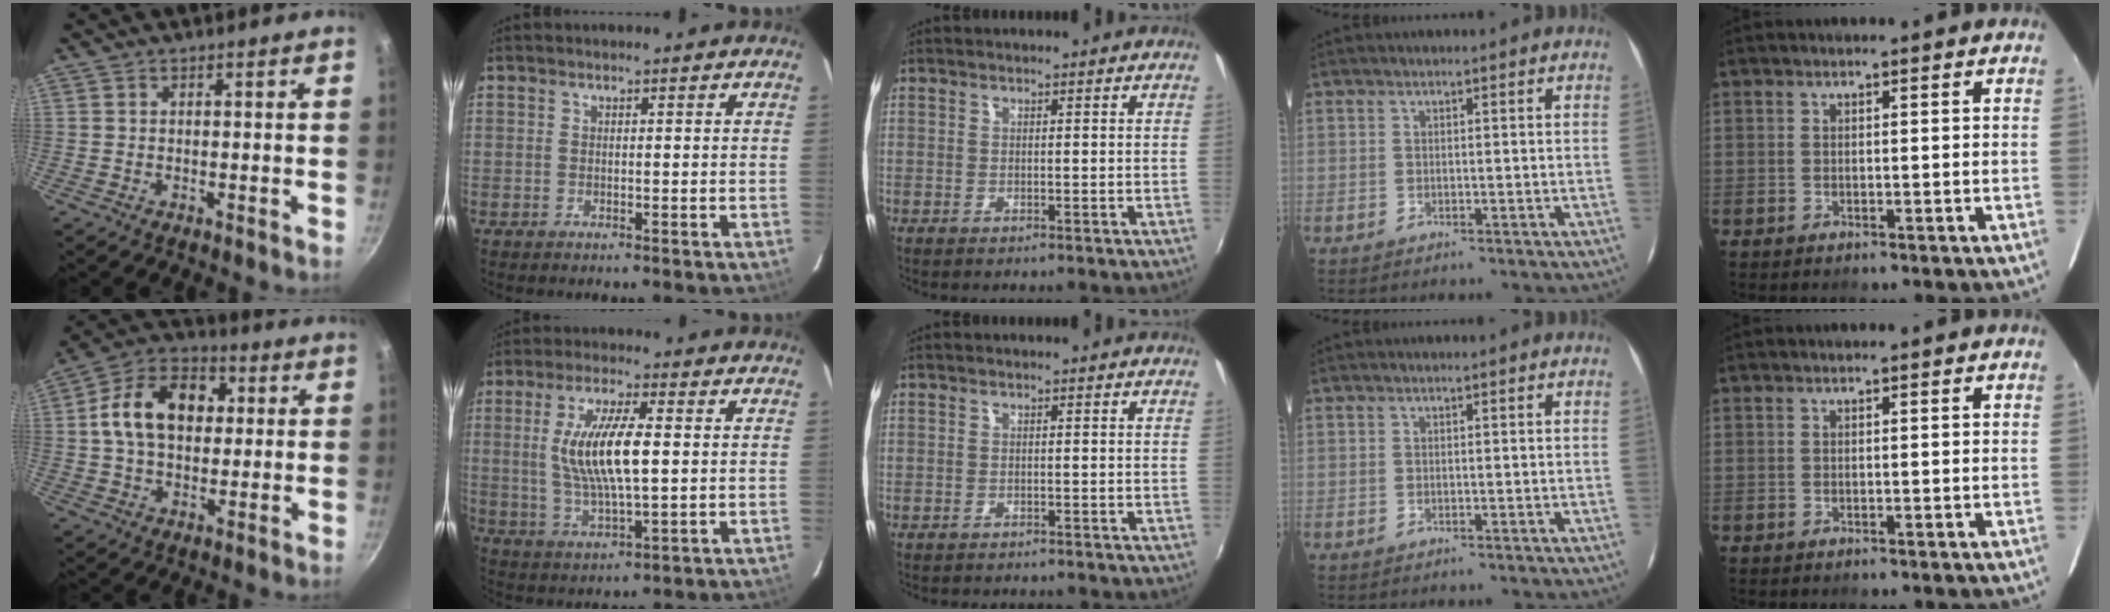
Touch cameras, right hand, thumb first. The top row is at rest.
{"thumb": {"total": 15.2, "force": [2.1, 10.6, 10.7], "torque": [-0.149, 0.023, 0.019]}, "index": {"total": 12.1, "force": [1.3, 3.2, 11.6], "torque": [-0.226, -0.002, 0.032]}, "middle": {"total": 2.5, "force": [-2.4, 0.6, 0.7], "torque": [-0.021, -0.012, -0.035]}}